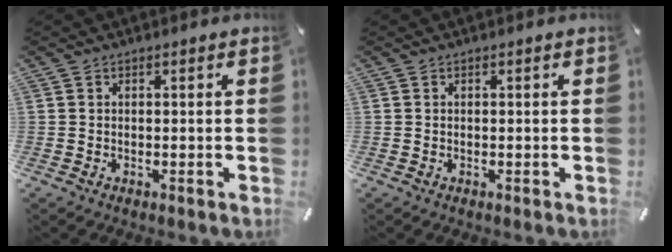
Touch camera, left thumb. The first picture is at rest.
{"total": 0.0}